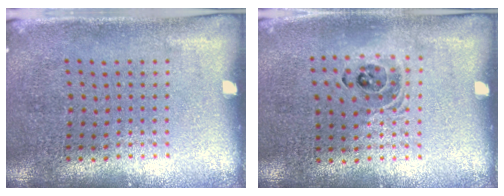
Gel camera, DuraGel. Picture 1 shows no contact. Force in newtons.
{"total": 1.1, "press": 1.0, "slide": 0.4}